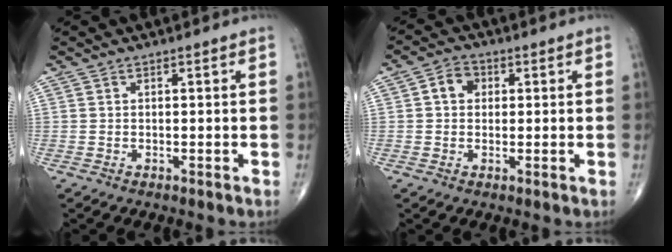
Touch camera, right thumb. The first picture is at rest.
{"total": 4.1, "force": [0.8, 3.3, 2.3], "torque": [-0.024, 0.010, 0.008]}